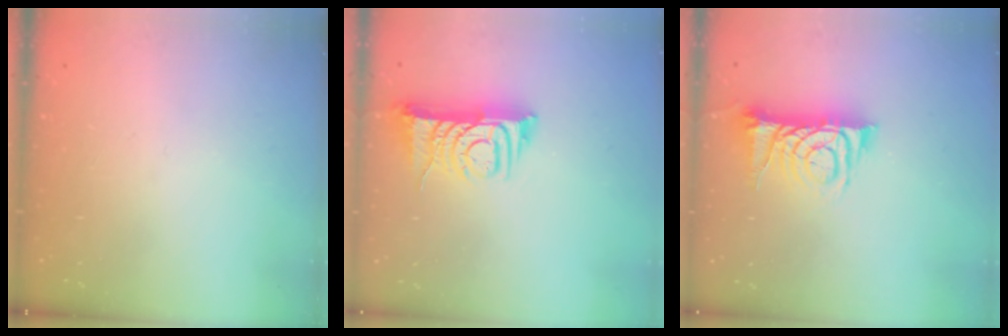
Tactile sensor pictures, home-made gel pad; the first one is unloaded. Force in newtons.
{"total": 9.0, "press": 8.9, "slide": 1.0}
{"total": 10.3, "press": 10.3, "slide": 1.0}